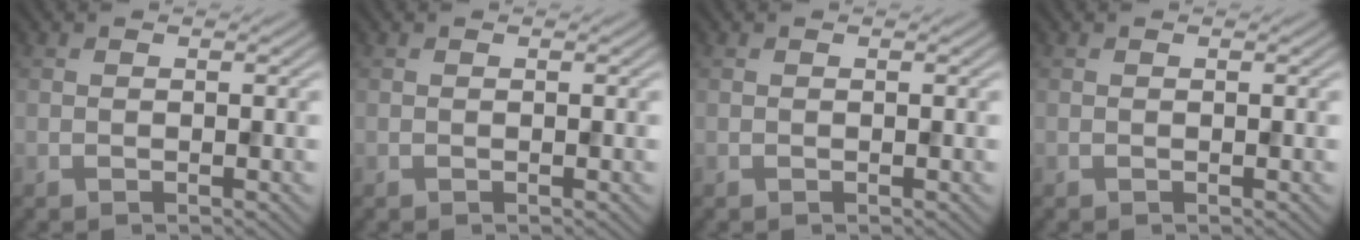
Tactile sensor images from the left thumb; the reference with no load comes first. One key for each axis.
{"total": 0.0}
{"total": 0.0}
{"total": 0.0}